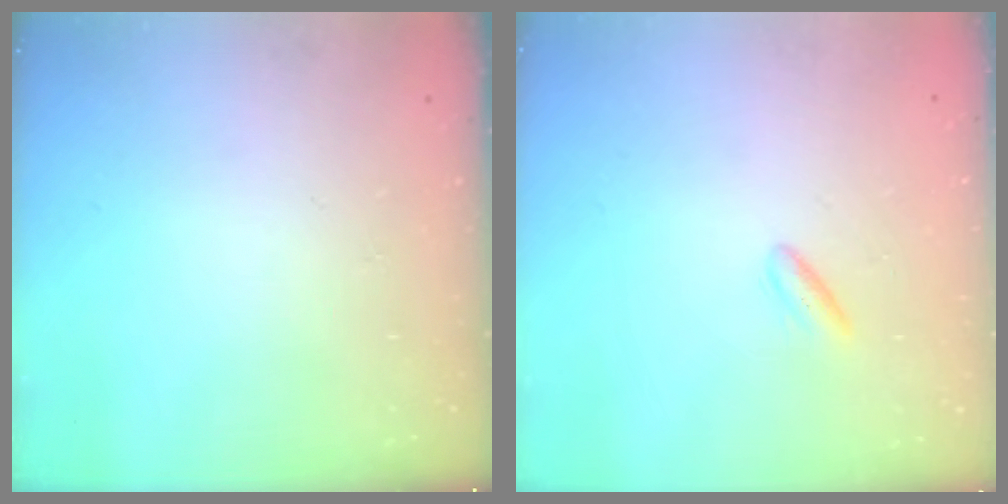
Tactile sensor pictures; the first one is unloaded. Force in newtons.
{"total": 2.5, "press": 2.3, "slide": 1.0}